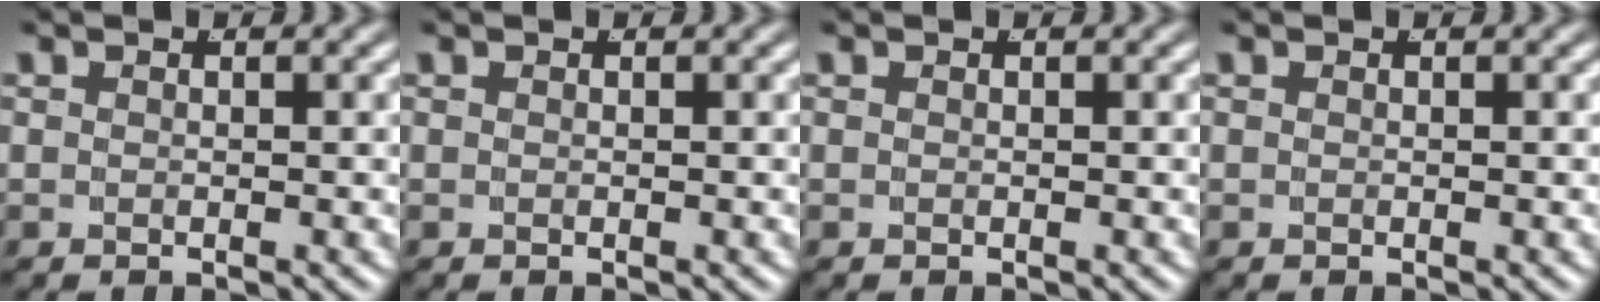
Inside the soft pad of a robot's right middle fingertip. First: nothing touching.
{"total": 0.0}
{"total": 0.0}
{"total": 0.0}